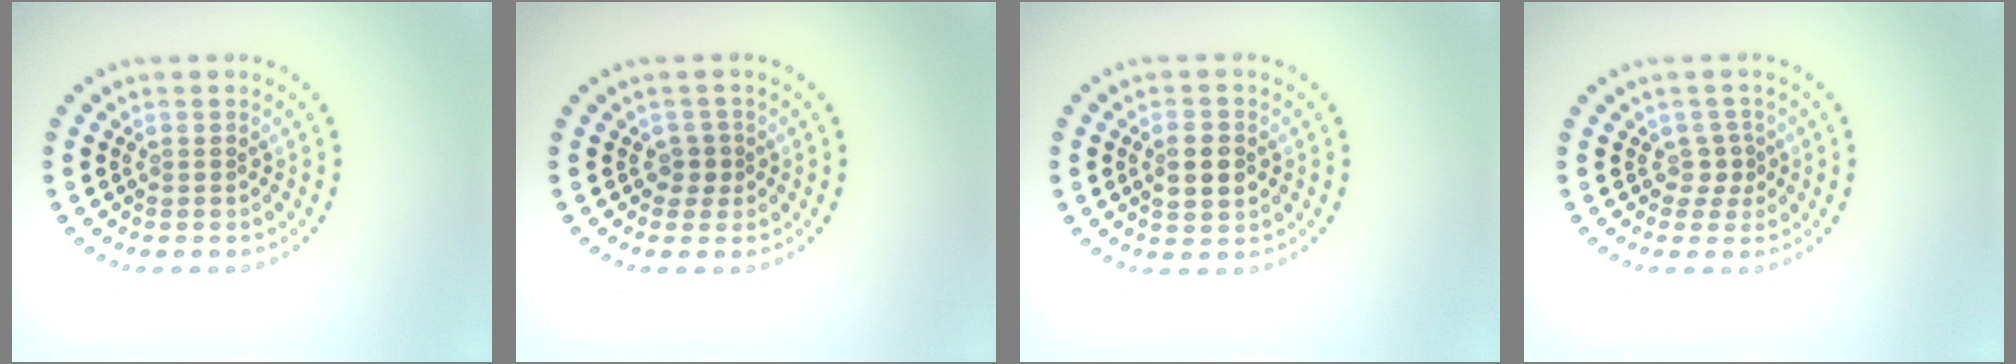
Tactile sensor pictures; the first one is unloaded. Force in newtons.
{"total": 1.4, "press": 1.1, "slide": 0.7}
{"total": 2.8, "press": 2.8, "slide": 0.2}
{"total": 1.4, "press": 1.0, "slide": 1.0}